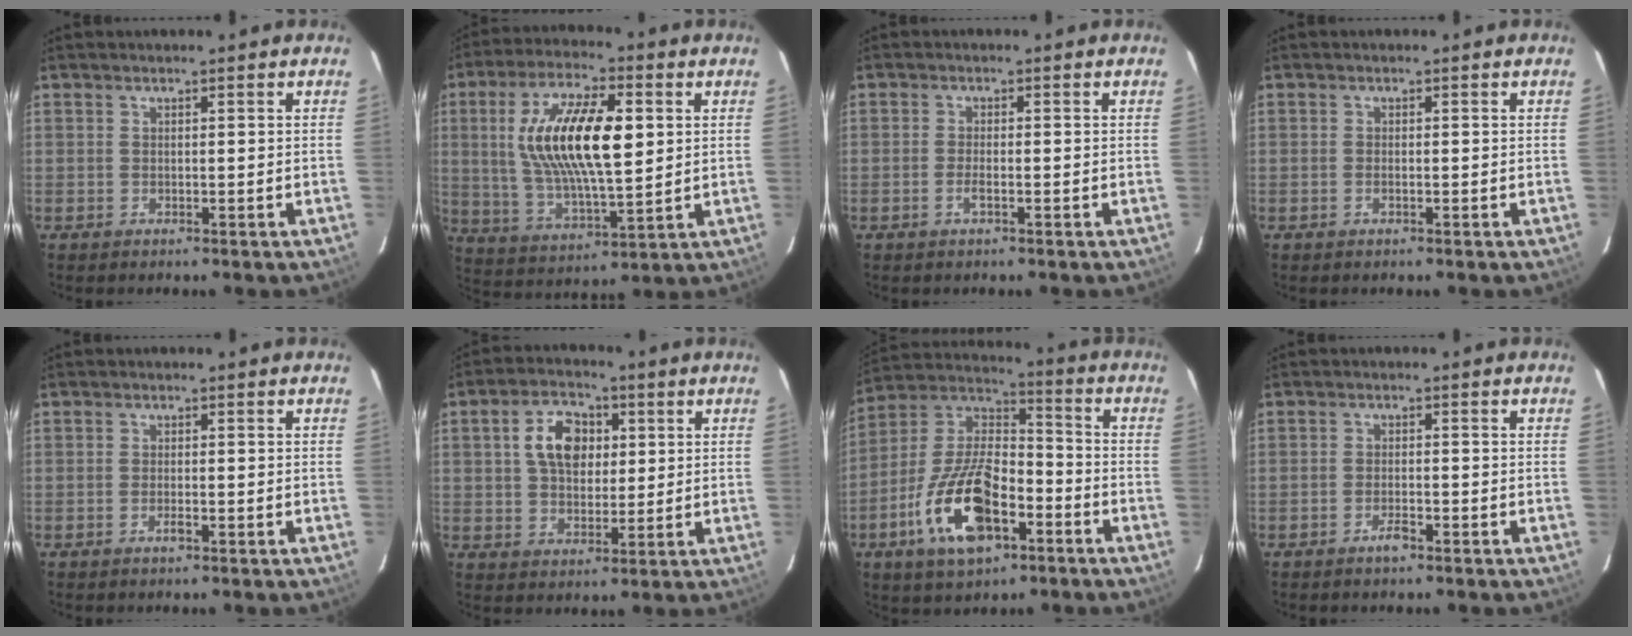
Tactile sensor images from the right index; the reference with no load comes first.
{"total": 18.6, "force": [3.6, 6.8, 16.9], "torque": [-0.323, 0.008, 0.073]}
{"total": 1.9, "force": [-0.9, 0.5, 1.6], "torque": [-0.036, 0.000, -0.018]}
{"total": 0.7, "force": [-0.3, 0.3, 0.6], "torque": [-0.013, 0.000, -0.007]}
{"total": 1.5, "force": [-0.8, 0.5, 1.1], "torque": [-0.024, 0.000, -0.015]}
{"total": 9.4, "force": [2.4, 6.4, 6.5], "torque": [-0.119, 0.026, 0.045]}
{"total": 19.4, "force": [-8.2, 9.5, 14.8], "torque": [-0.303, -0.001, -0.147]}
{"total": 2.4, "force": [-1.7, 0.8, 1.5], "torque": [-0.035, 0.001, -0.033]}